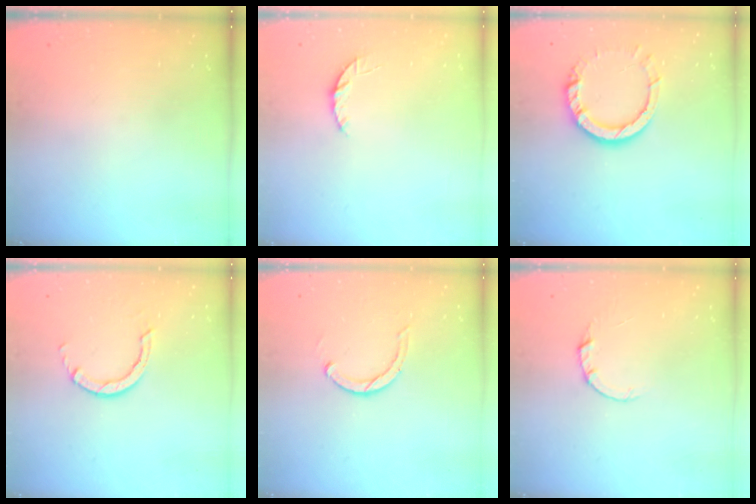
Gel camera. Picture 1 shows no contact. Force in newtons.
{"total": 3.1, "press": 3.1, "slide": 0.3}
{"total": 11.3, "press": 11.2, "slide": 1.3}
{"total": 2.8, "press": 2.8, "slide": 0.2}
{"total": 3.0, "press": 2.9, "slide": 0.5}
{"total": 2.0, "press": 2.0, "slide": 0.2}